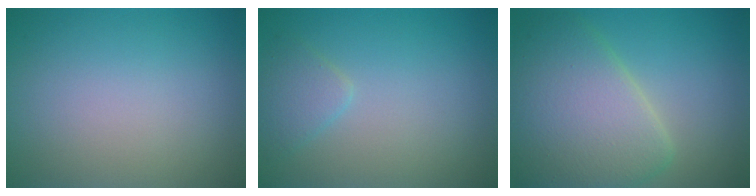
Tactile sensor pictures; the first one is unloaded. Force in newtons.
{"total": 1.7, "press": 1.7, "slide": 0.1}
{"total": 8.1, "press": 8.1, "slide": 0.2}